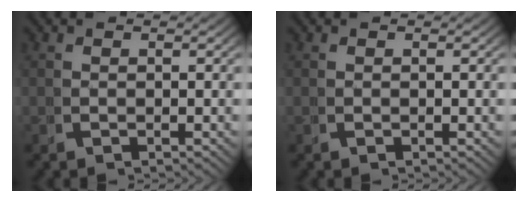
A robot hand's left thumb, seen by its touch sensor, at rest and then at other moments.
{"total": 0.0}